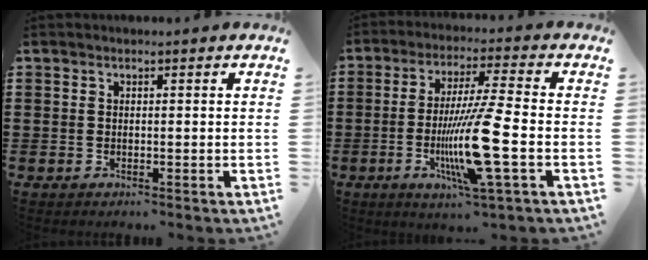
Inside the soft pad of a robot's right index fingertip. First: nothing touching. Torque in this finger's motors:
{"motor_torque": [2.14, 0.00, 1.05, 0.21]}